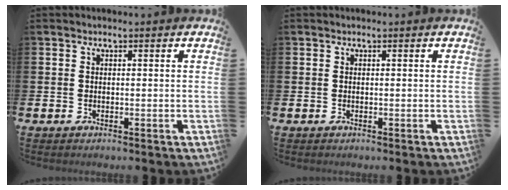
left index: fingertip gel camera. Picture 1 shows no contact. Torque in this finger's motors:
{"motor_torque": [0.00, 0.00, 0.00, 0.00]}